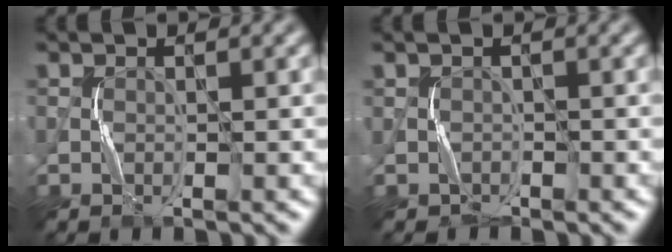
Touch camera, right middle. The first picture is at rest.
{"total": 1.0, "force": [-0.1, 1.0, 0.0], "torque": [0.003, -0.002, 0.001]}